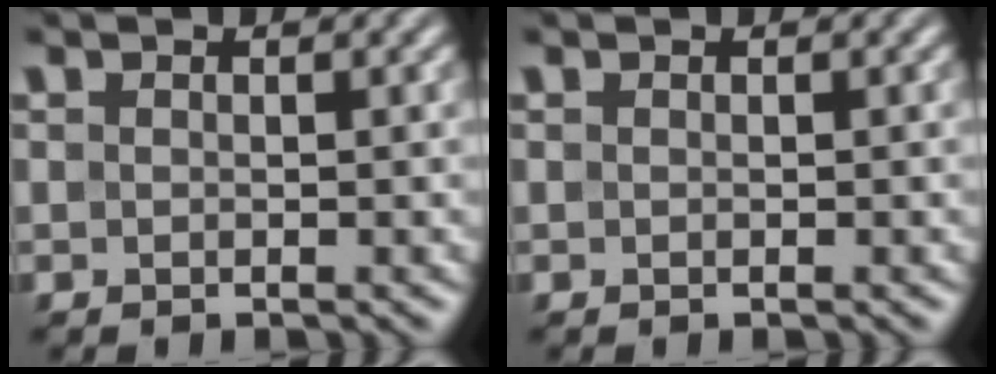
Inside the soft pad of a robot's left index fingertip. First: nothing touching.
{"total": 0.0}